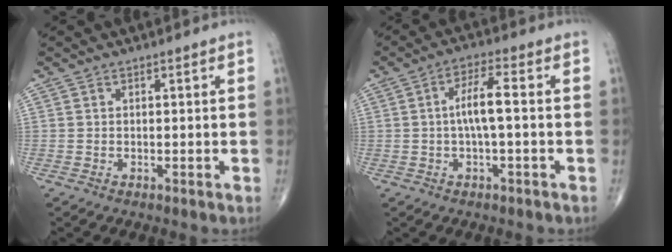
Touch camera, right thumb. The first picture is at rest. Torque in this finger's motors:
{"motor_torque": [1.20, 1.12, 0.95, 0.12, 0.07]}